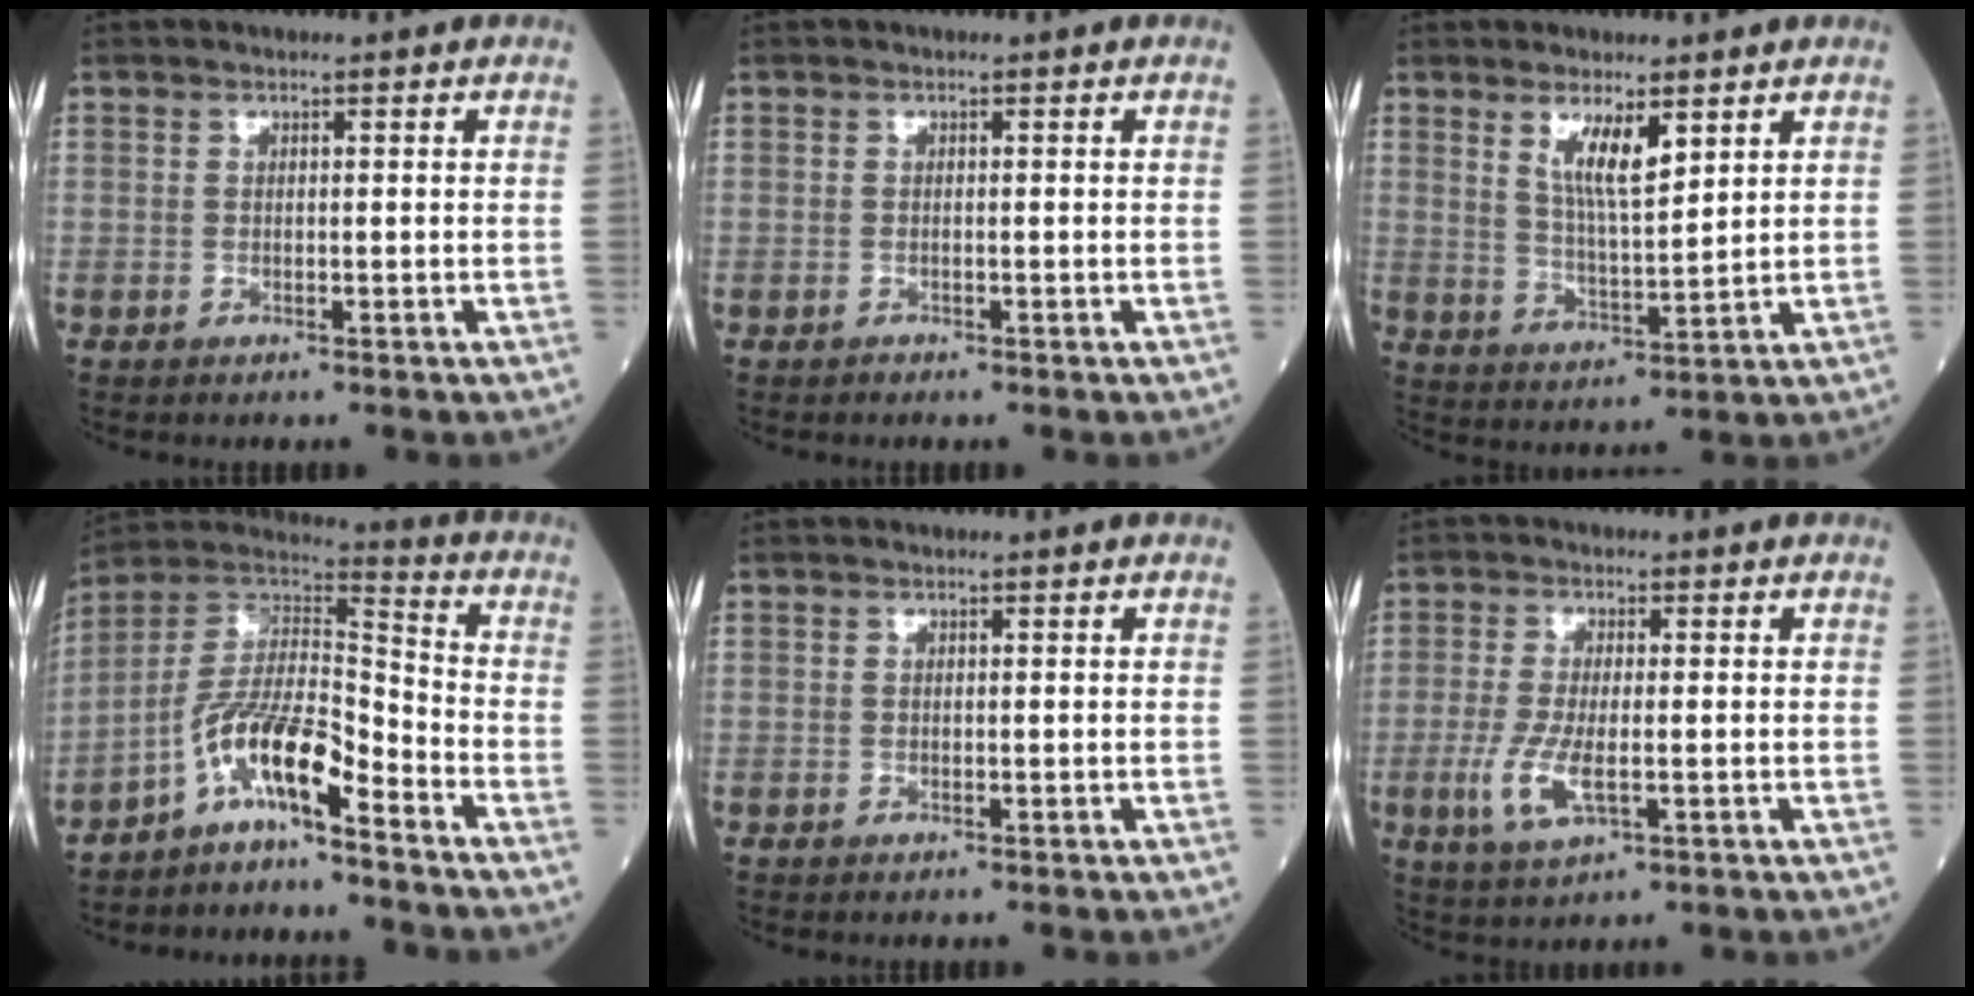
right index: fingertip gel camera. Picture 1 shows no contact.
{"total": 0.0}
{"total": 6.1, "force": [3.4, 1.1, 4.9], "torque": [-0.093, -0.009, 0.068]}
{"total": 10.0, "force": [-6.5, 1.6, 7.4], "torque": [-0.148, 0.027, -0.125]}
{"total": 0.0}
{"total": 6.0, "force": [-1.5, 1.6, 5.6], "torque": [-0.131, -0.016, -0.027]}